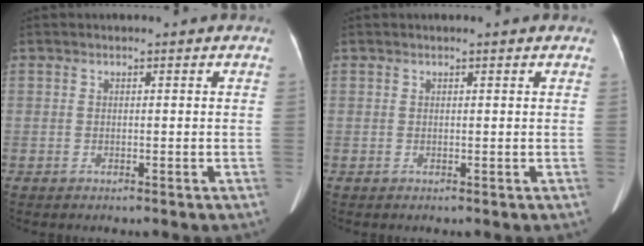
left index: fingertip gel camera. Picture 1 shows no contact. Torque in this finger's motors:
{"motor_torque": [-1.18, 0.92, -0.84, -0.10]}